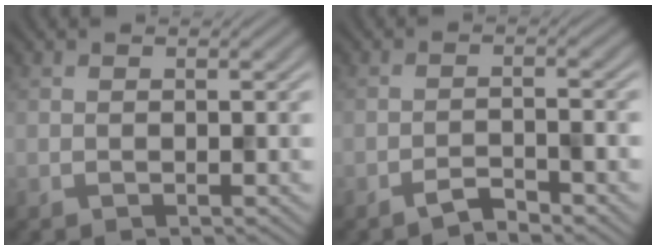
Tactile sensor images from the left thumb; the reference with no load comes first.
{"total": 2.3, "force": [-1.9, 0.3, 1.2], "torque": [-0.020, 0.007, -0.042]}